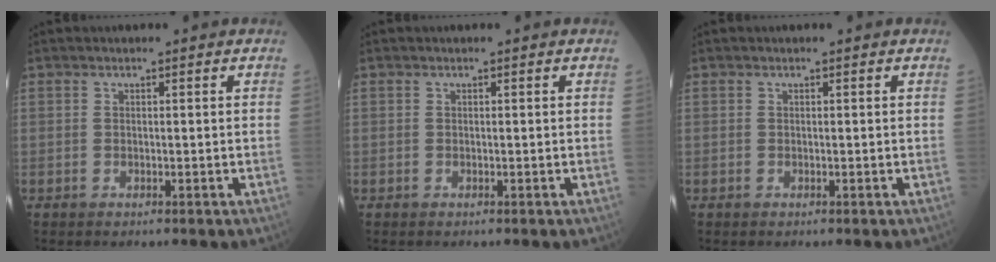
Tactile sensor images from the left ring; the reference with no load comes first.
{"total": 0.0}
{"total": 0.0}